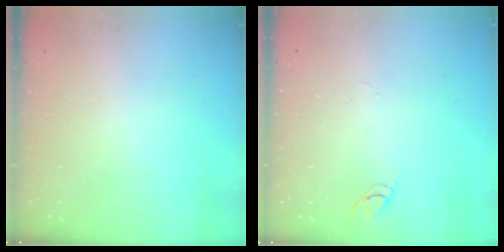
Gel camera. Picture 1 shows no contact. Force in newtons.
{"total": 3.6, "press": 3.6, "slide": 0.4}